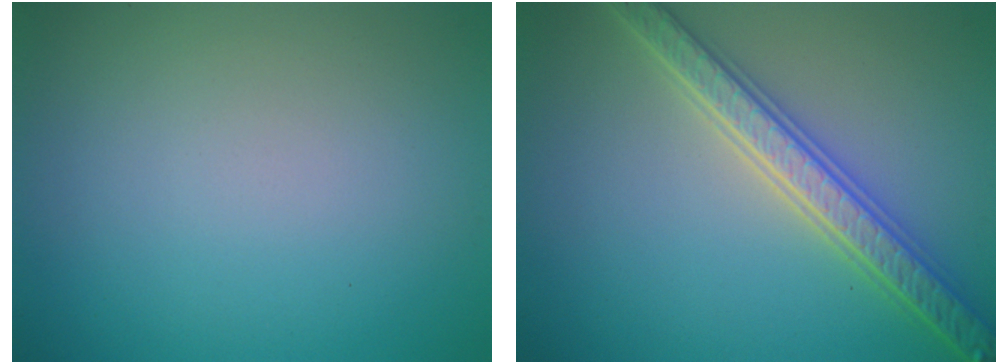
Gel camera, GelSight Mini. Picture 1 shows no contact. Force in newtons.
{"total": 5.5, "press": 5.4, "slide": 1.1}